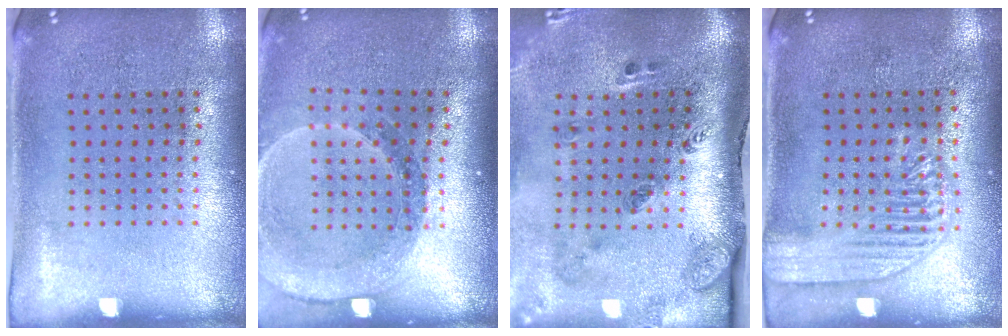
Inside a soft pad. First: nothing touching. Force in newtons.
{"total": 1.6, "press": 1.6, "slide": 0.1}
{"total": 3.4, "press": 2.0, "slide": 2.7}
{"total": 1.8, "press": 1.8, "slide": 0.3}